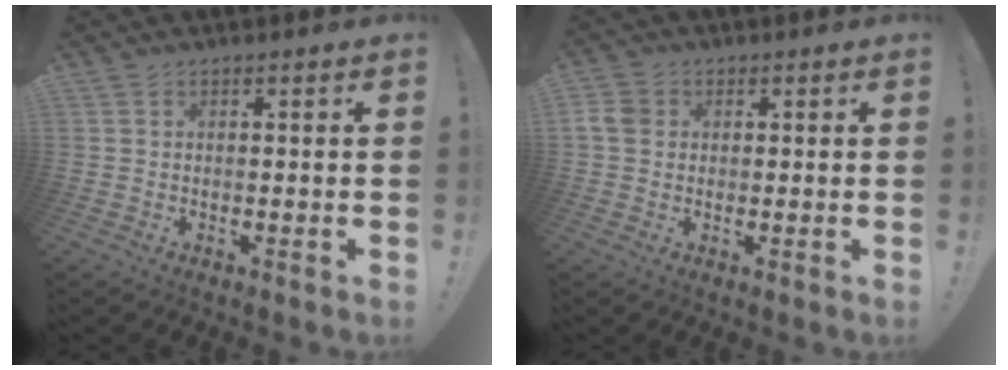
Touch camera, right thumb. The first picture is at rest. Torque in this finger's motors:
{"motor_torque": [0.05, 0.02, -0.03, 0.02, 0.11]}